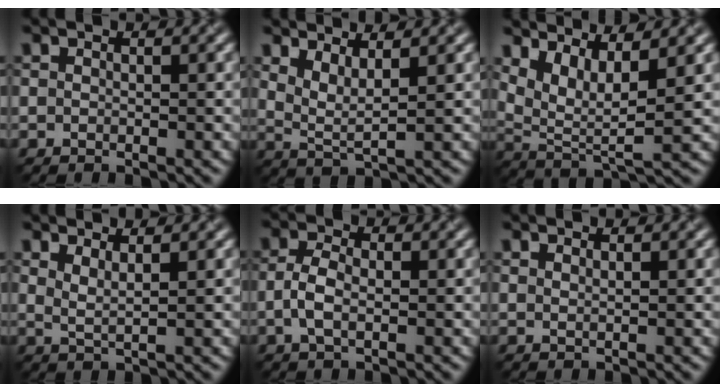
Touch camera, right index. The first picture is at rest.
{"total": 2.2, "force": [1.5, 0.4, 1.6], "torque": [-0.033, -0.002, 0.039]}
{"total": 4.7, "force": [2.6, 1.5, 3.7], "torque": [-0.079, -0.005, 0.064]}
{"total": 1.4, "force": [1.0, 0.2, 0.9], "torque": [-0.012, -0.001, 0.025]}
{"total": 2.1, "force": [-0.8, 0.9, 1.7], "torque": [-0.040, 0.008, -0.011]}
{"total": 0.7, "force": [0.7, 0.1, 0.2], "torque": [0.004, 0.001, 0.007]}